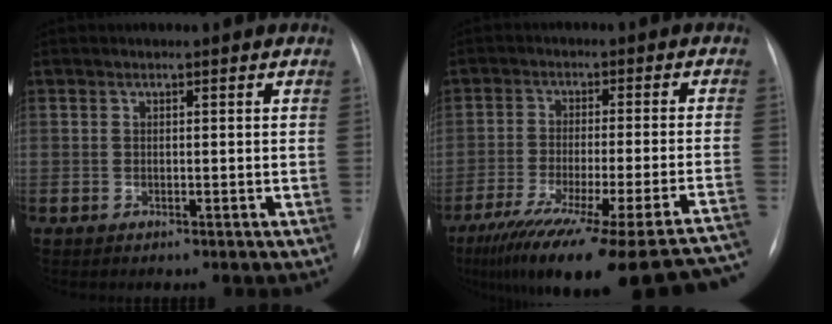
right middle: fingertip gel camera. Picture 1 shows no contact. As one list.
[{"total": 30.3, "force": [-25.0, 1.3, 17.0], "torque": [-0.189, -0.053, -0.336]}]